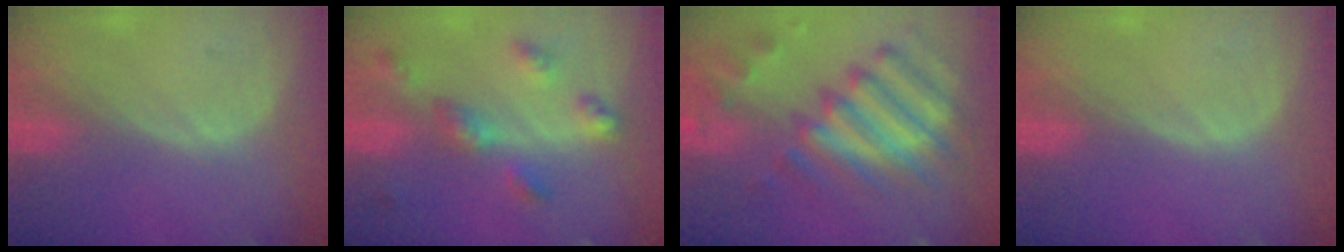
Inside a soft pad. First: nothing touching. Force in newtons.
{"total": 6.0, "press": 5.8, "slide": 1.5}
{"total": 12.4, "press": 10.7, "slide": 6.2}
{"total": 0.0}